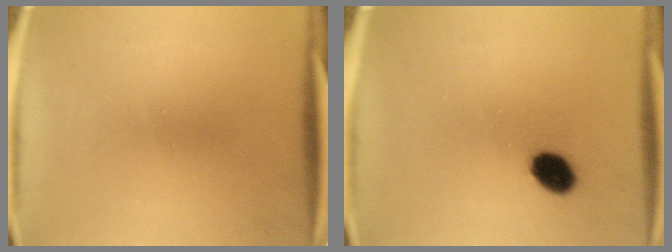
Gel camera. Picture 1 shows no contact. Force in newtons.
{"total": 5.8}